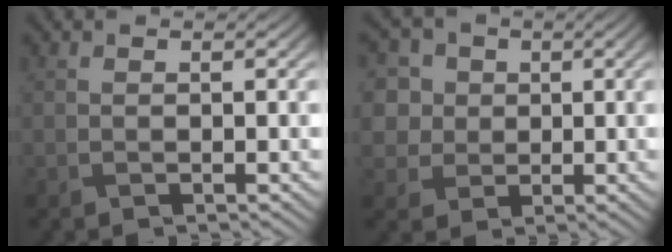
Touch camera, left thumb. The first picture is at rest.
{"total": 7.7, "force": [2.9, 6.5, 2.9], "torque": [-0.100, 0.014, 0.044]}